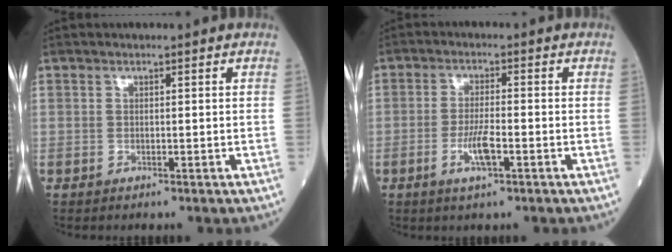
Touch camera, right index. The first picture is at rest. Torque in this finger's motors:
{"motor_torque": [-0.17, -0.18, 0.09, 0.02]}